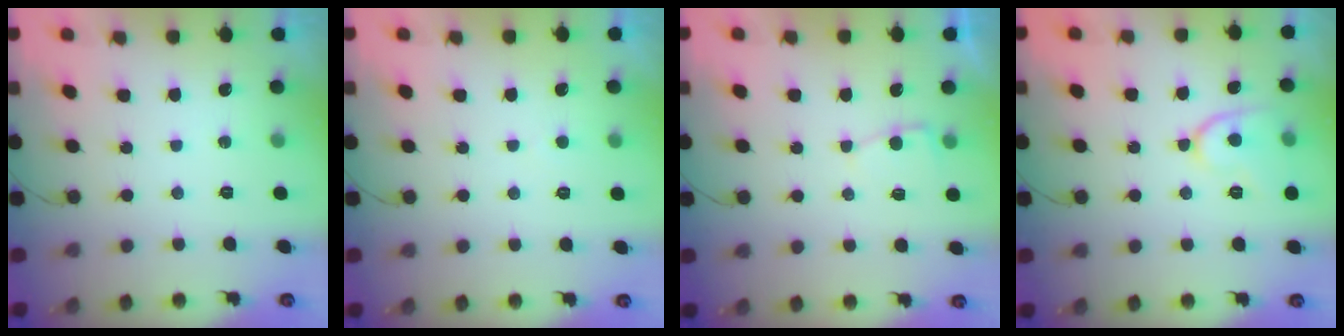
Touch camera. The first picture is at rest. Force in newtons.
{"total": 1.5, "press": 1.5, "slide": 0.2}
{"total": 2.6, "press": 2.6, "slide": 0.3}
{"total": 9.7, "press": 9.7, "slide": 0.1}